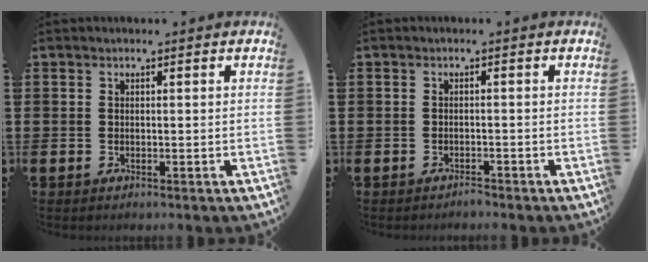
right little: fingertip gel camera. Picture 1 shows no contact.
{"total": 0.9, "force": [-0.9, 0.0, 0.0], "torque": [-0.004, 0.000, -0.019]}